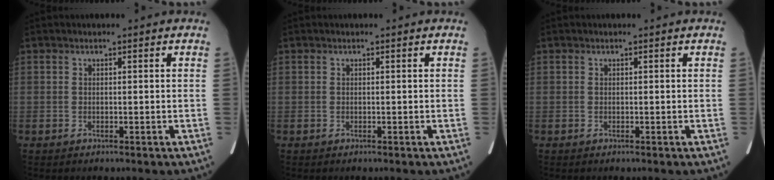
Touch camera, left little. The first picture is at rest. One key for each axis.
{"total": 0.0}
{"total": 0.0}